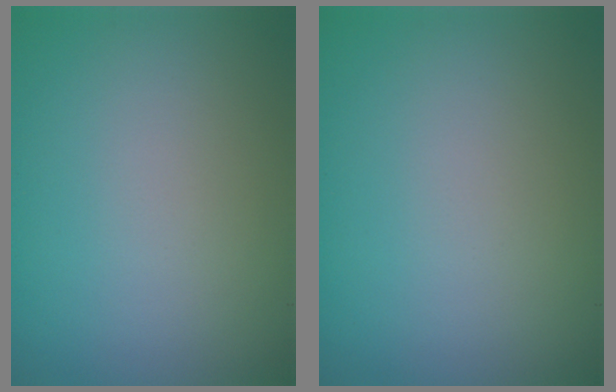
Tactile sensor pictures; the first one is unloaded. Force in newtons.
{"total": 0.0}